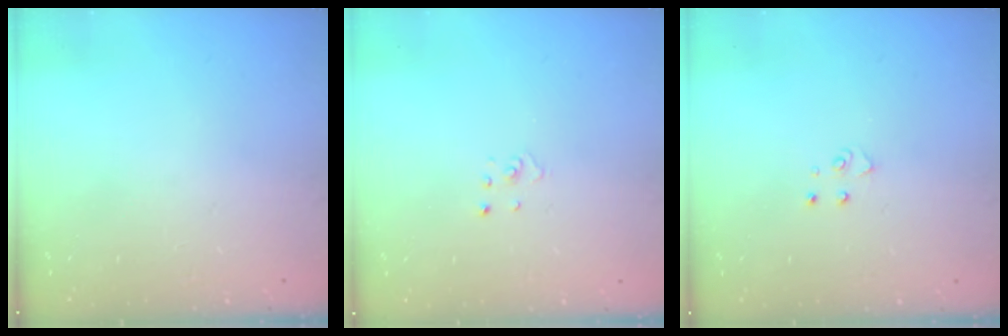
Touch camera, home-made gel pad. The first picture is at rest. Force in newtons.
{"total": 1.1, "press": 1.1, "slide": 0.1}
{"total": 4.0, "press": 4.0, "slide": 0.4}